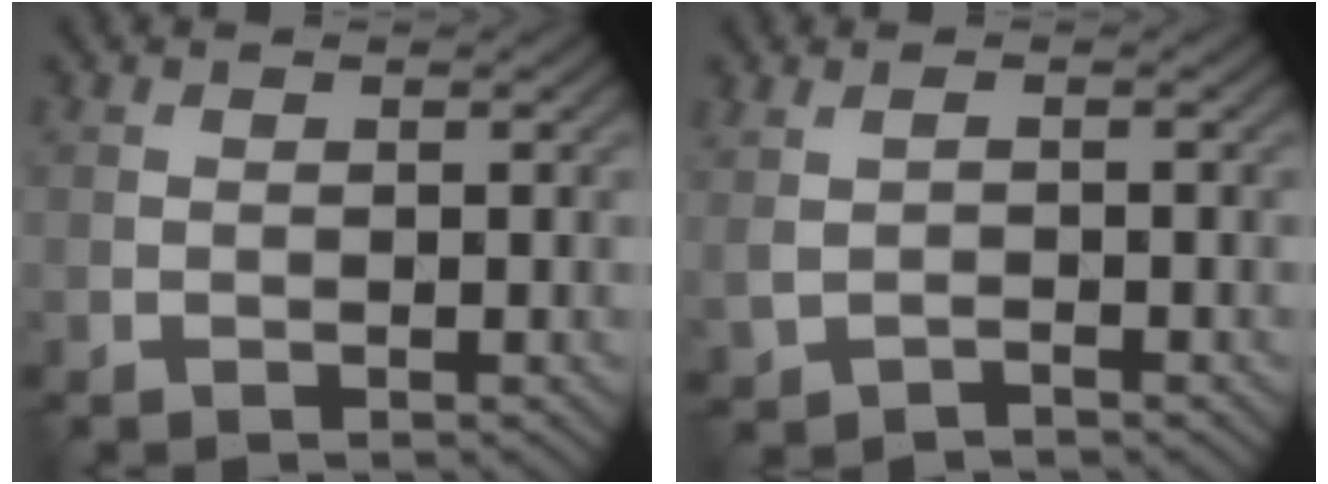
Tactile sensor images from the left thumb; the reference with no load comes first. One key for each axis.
{"total": 1.8, "fx": -0.1, "fy": 0.7, "fz": 1.6, "tx": -0.043, "ty": -0.005, "tz": -0.001}